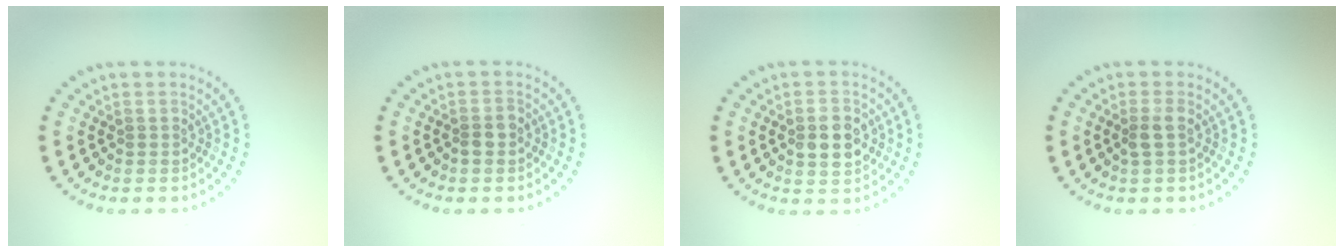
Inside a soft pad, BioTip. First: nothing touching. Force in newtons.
{"total": 1.3, "press": 1.2, "slide": 0.6}
{"total": 3.2, "press": 3.2, "slide": 0.2}
{"total": 1.3, "press": 1.1, "slide": 0.7}